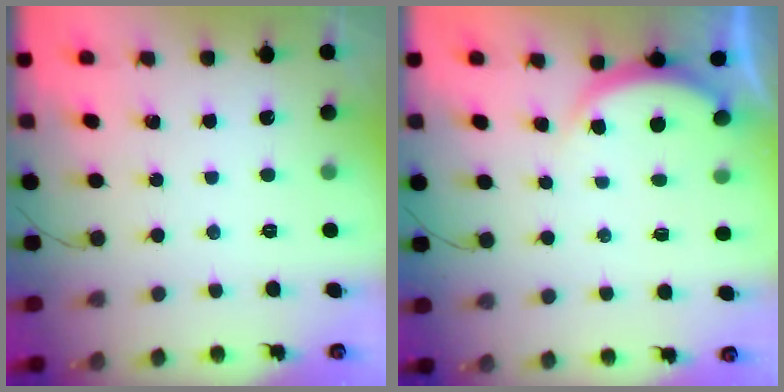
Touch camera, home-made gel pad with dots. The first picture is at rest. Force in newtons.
{"total": 3.3, "press": 3.2, "slide": 0.7}